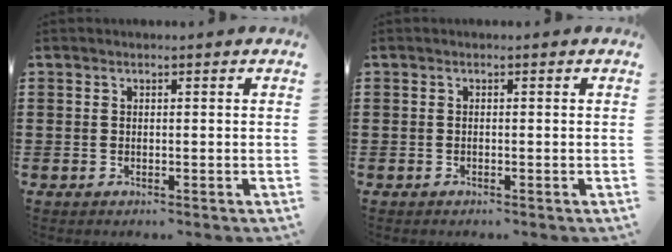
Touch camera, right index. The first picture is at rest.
{"total": 0.0}